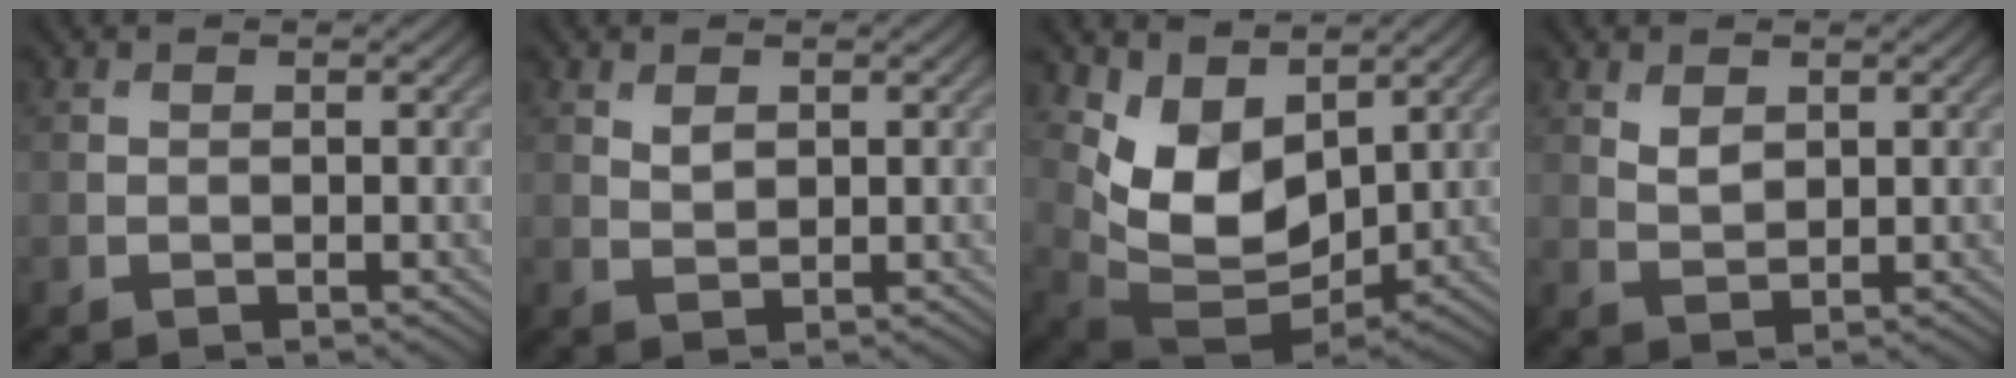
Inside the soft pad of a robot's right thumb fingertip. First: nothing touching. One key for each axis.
{"total": 1.5, "fx": 0.8, "fy": 0.8, "fz": 0.9, "tx": -0.021, "ty": -0.003, "tz": 0.020}
{"total": 9.5, "fx": 4.3, "fy": 5.7, "fz": 6.3, "tx": -0.146, "ty": -0.015, "tz": 0.082}
{"total": 2.1, "fx": 1.2, "fy": 1.2, "fz": 1.3, "tx": -0.032, "ty": -0.004, "tz": 0.027}